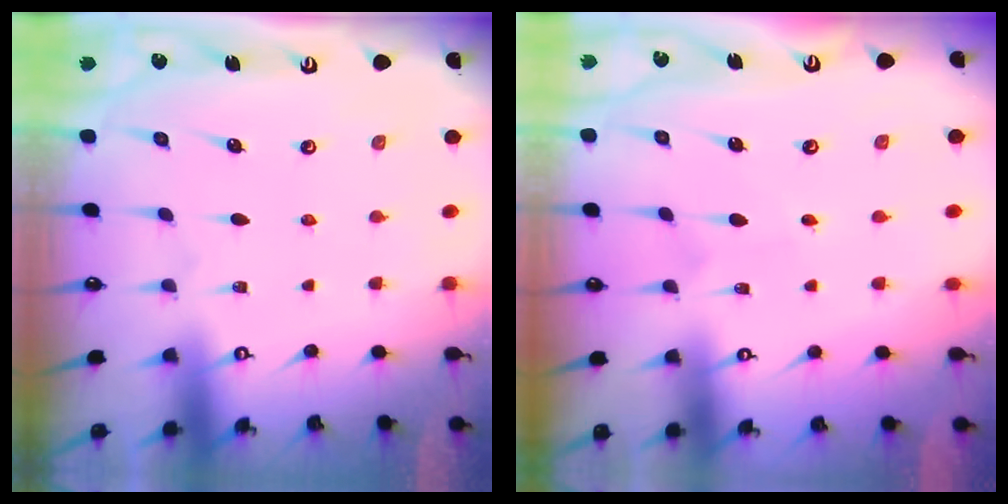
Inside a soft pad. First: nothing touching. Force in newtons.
{"total": 1.9, "press": 1.9, "slide": 0.2}